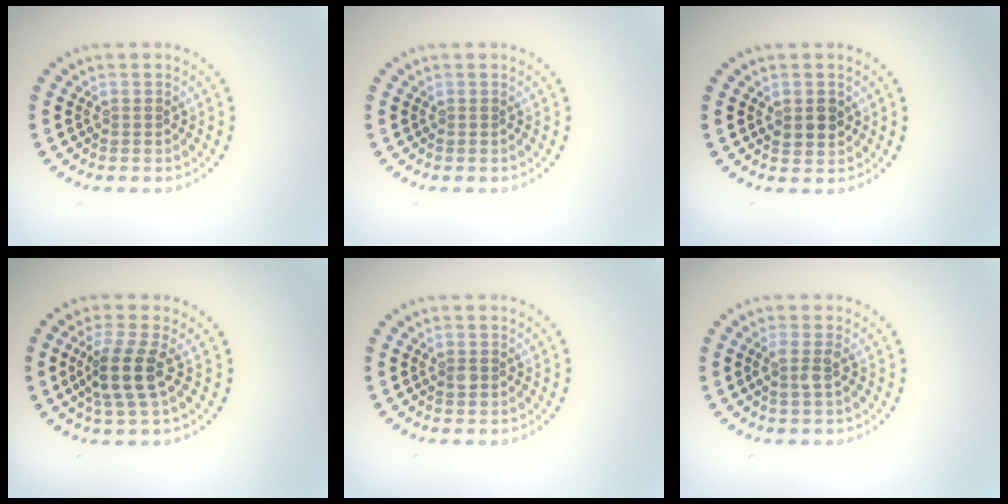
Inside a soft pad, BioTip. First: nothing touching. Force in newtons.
{"total": 0.0}
{"total": 1.7, "press": 1.7, "slide": 0.3}
{"total": 3.7, "press": 3.0, "slide": 2.2}
{"total": 0.9, "press": 0.9, "slide": 0.1}
{"total": 1.5, "press": 1.3, "slide": 0.7}